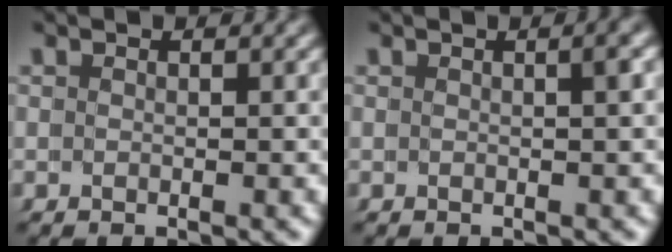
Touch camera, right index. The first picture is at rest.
{"total": 1.0, "force": [0.2, -0.3, 0.9], "torque": [-0.005, 0.003, 0.005]}